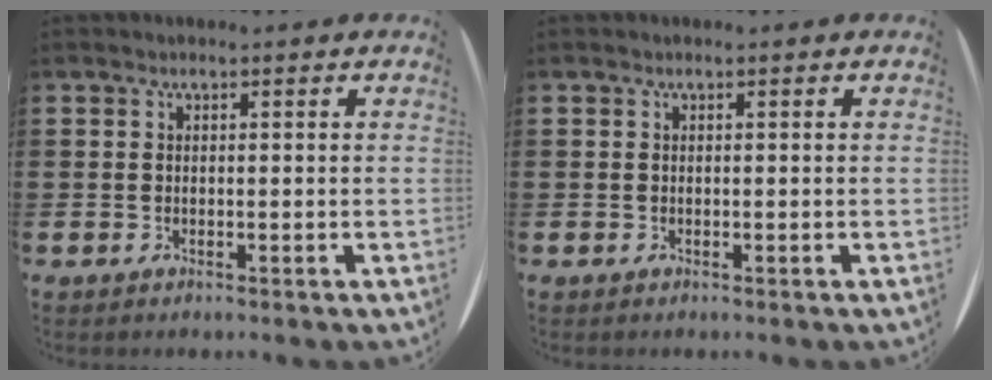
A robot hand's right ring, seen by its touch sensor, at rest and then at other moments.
{"total": 0.0}